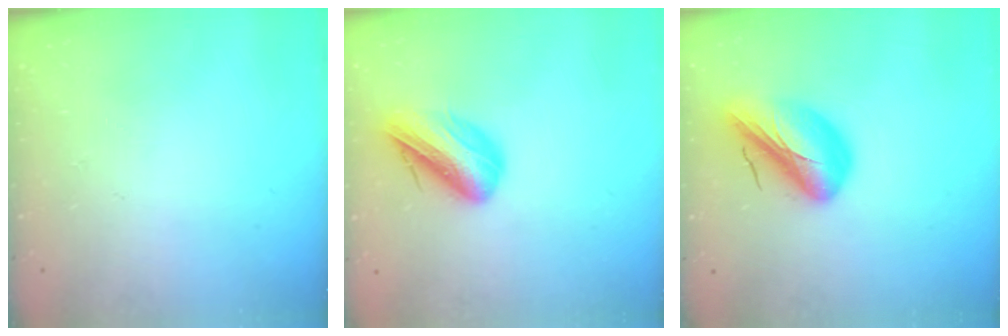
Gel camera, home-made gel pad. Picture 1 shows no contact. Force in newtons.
{"total": 13.1, "press": 12.9, "slide": 2.7}
{"total": 13.0, "press": 12.5, "slide": 3.7}